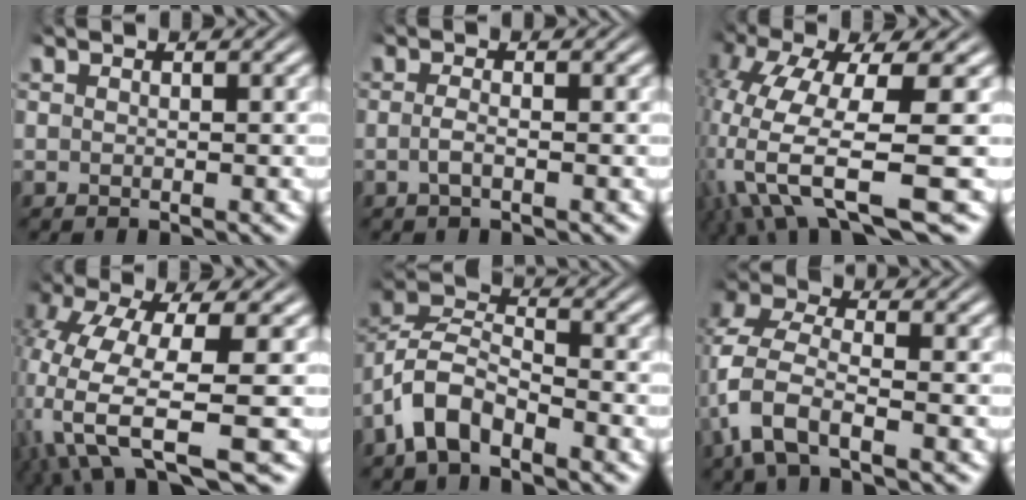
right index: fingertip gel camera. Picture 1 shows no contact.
{"total": 1.3, "force": [-0.8, -0.1, 1.0], "torque": [-0.028, -0.011, -0.010]}
{"total": 10.2, "force": [-4.7, 3.7, 8.2], "torque": [-0.166, -0.048, -0.046]}
{"total": 8.9, "force": [-4.5, 3.0, 7.1], "torque": [-0.152, -0.052, -0.043]}
{"total": 5.3, "force": [-1.7, 4.0, 2.9], "torque": [-0.078, -0.011, -0.036]}
{"total": 6.3, "force": [-1.0, 4.4, 4.4], "torque": [-0.131, -0.028, -0.008]}